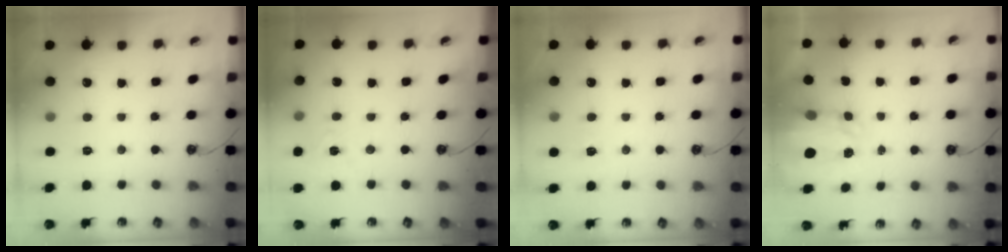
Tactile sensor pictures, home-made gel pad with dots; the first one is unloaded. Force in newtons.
{"total": 5.8, "press": 5.7, "slide": 0.7}
{"total": 4.6, "press": 4.6, "slide": 0.5}
{"total": 3.4, "press": 3.4, "slide": 0.5}